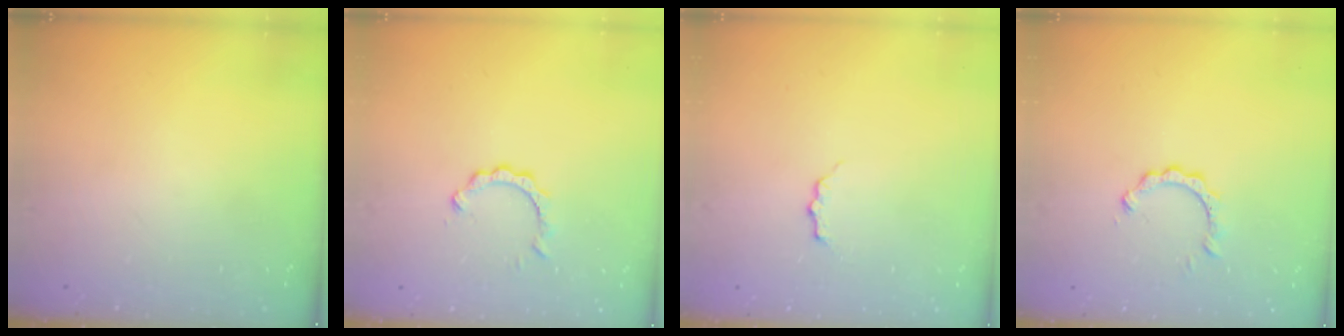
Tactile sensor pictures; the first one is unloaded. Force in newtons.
{"total": 2.8, "press": 2.8, "slide": 0.3}
{"total": 3.7, "press": 3.7, "slide": 0.4}
{"total": 2.8, "press": 2.7, "slide": 0.3}